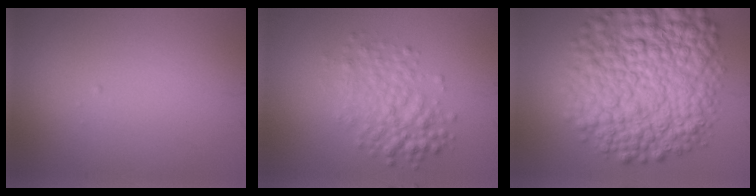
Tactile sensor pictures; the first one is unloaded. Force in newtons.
{"total": 4.0, "press": 4.0, "slide": 0.0}
{"total": 12.8, "press": 12.8, "slide": 0.3}